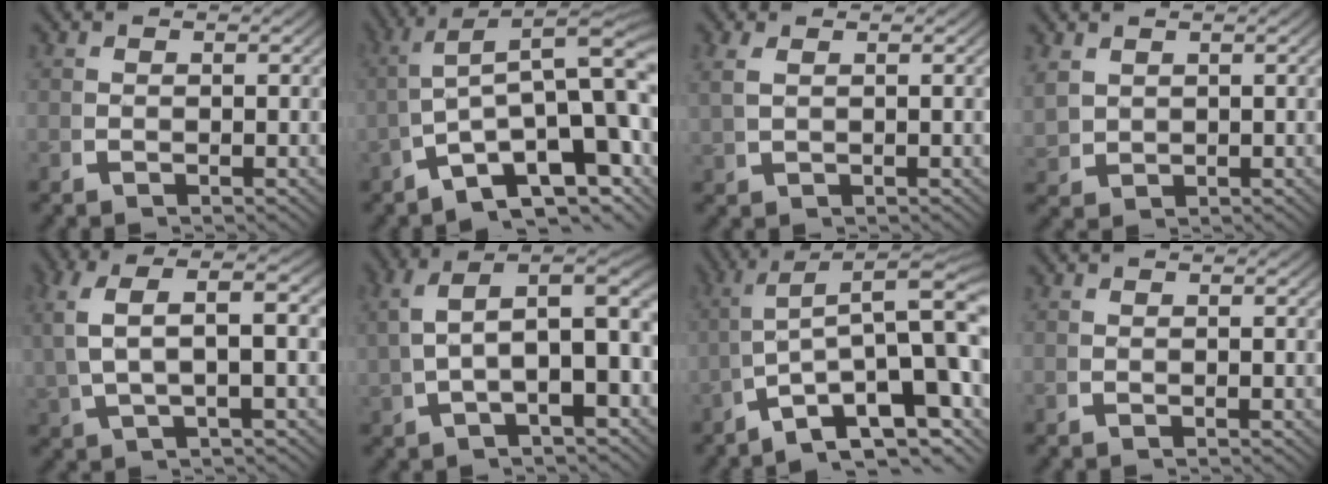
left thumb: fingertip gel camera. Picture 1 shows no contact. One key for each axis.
{"total": 13.7, "fx": -2.6, "fy": 7.5, "fz": 11.1, "tx": -0.184, "ty": -0.041, "tz": -0.024}
{"total": 1.2, "fx": 0.9, "fy": 0.2, "fz": 0.8, "tx": -0.022, "ty": 0.007, "tz": 0.024}
{"total": 2.3, "fx": 1.0, "fy": 1.8, "fz": 0.9, "tx": -0.033, "ty": -0.005, "tz": 0.033}
{"total": 6.8, "fx": 2.0, "fy": 2.8, "fz": 5.9, "tx": -0.112, "ty": 0.022, "tz": 0.033}
{"total": 9.8, "fx": 1.8, "fy": 5.6, "fz": 7.8, "tx": -0.111, "ty": 0.004, "tz": 0.021}
{"total": 13.1, "fx": -3.6, "fy": 6.7, "fz": 10.6, "tx": -0.180, "ty": -0.043, "tz": -0.036}
{"total": 0.0}